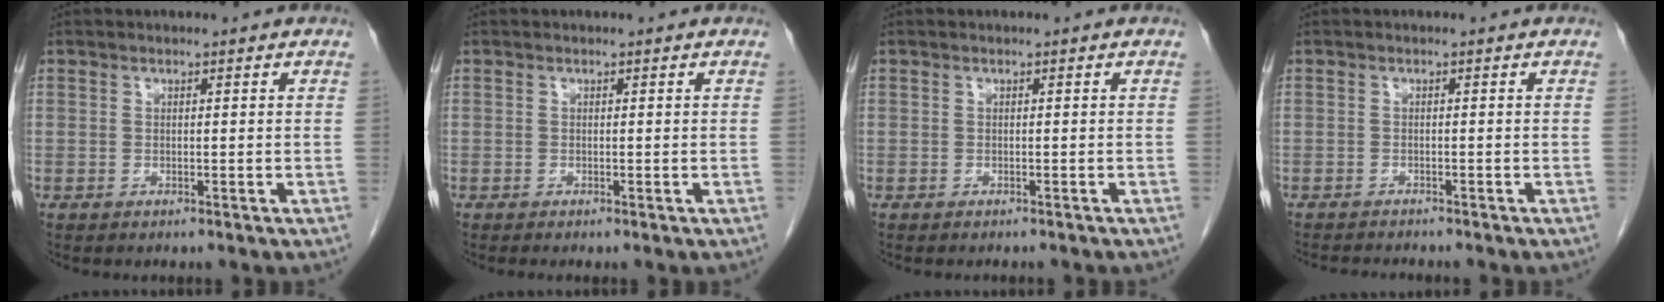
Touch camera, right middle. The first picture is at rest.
{"total": 0.0}
{"total": 2.5, "force": [-2.2, 0.5, 0.9], "torque": [-0.016, -0.003, -0.024]}
{"total": 3.8, "force": [-3.7, 0.3, 1.1], "torque": [-0.013, -0.011, -0.055]}